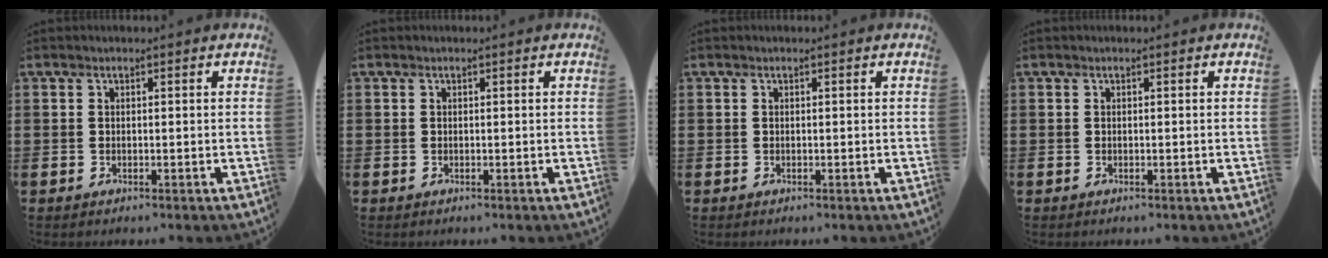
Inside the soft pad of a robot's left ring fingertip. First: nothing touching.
{"total": 0.0}
{"total": 0.0}
{"total": 0.0}